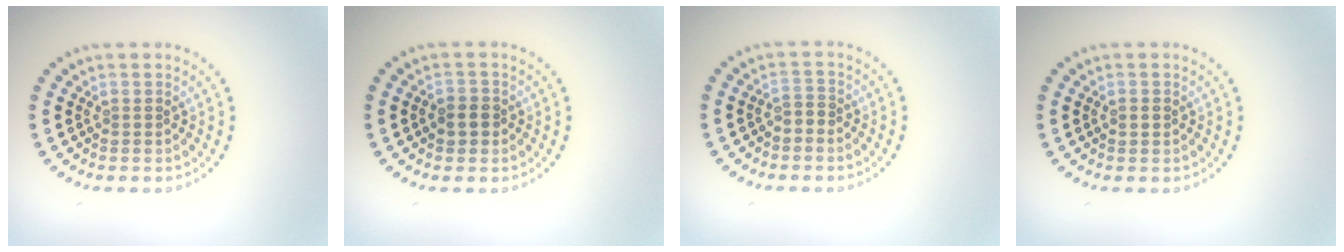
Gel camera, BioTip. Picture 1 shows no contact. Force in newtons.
{"total": 1.8, "press": 1.7, "slide": 0.4}
{"total": 1.2, "press": 1.0, "slide": 0.7}
{"total": 1.1, "press": 1.0, "slide": 0.1}